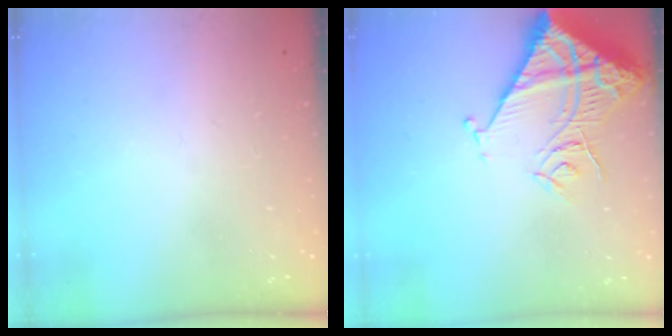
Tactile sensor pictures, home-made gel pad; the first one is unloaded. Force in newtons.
{"total": 14.6, "press": 14.5, "slide": 1.4}